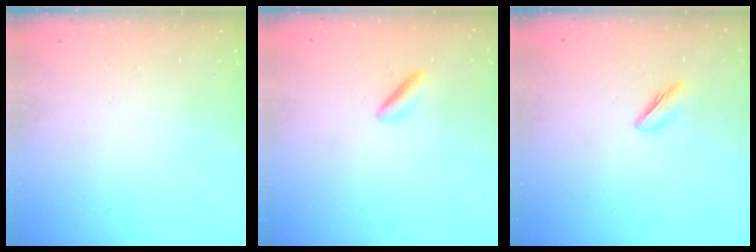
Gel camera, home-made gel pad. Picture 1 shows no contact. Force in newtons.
{"total": 1.9, "press": 1.7, "slide": 0.7}
{"total": 3.6, "press": 3.5, "slide": 1.1}